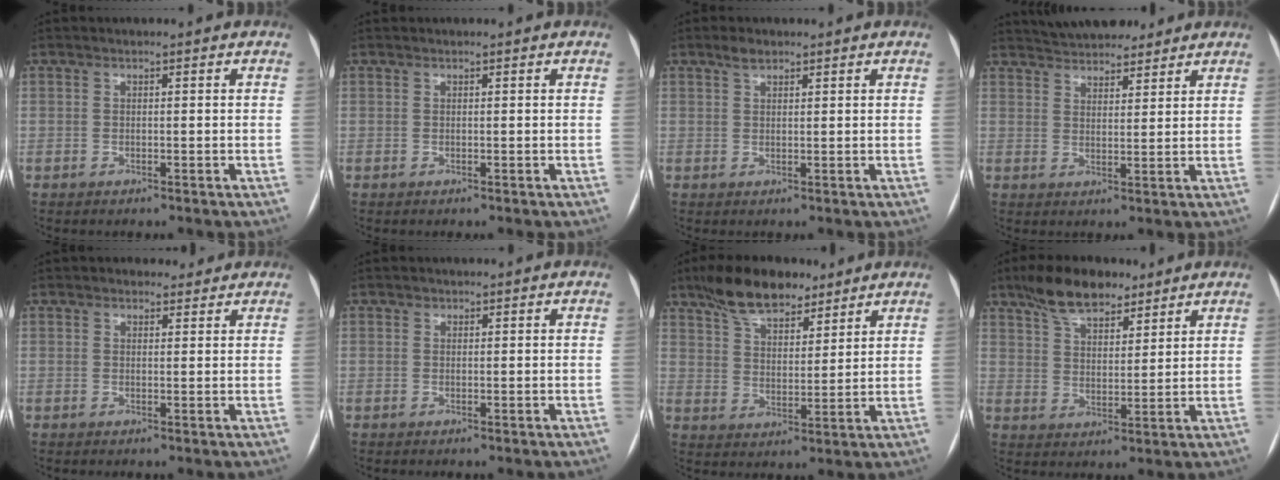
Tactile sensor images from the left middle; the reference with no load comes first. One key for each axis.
{"total": 0.0}
{"total": 1.9, "fx": 1.4, "fy": 0.8, "fz": 0.9, "tx": -0.020, "ty": 0.007, "tz": 0.027}
{"total": 10.2, "fx": 9.2, "fy": 3.0, "fz": 3.2, "tx": -0.044, "ty": 0.022, "tz": 0.140}
{"total": 2.4, "fx": 2.0, "fy": 1.3, "fz": 0.3, "tx": -0.002, "ty": 0.009, "tz": 0.025}
{"total": 0.5, "fx": 0.3, "fy": 0.4, "fz": 0.1, "tx": 0.001, "ty": 0.000, "tz": 0.003}
{"total": 11.1, "fx": 8.5, "fy": 4.5, "fz": 5.6, "tx": -0.098, "ty": 0.016, "tz": 0.149}
{"total": 9.6, "fx": 7.2, "fy": 3.9, "fz": 4.9, "tx": -0.088, "ty": 0.014, "tz": 0.129}